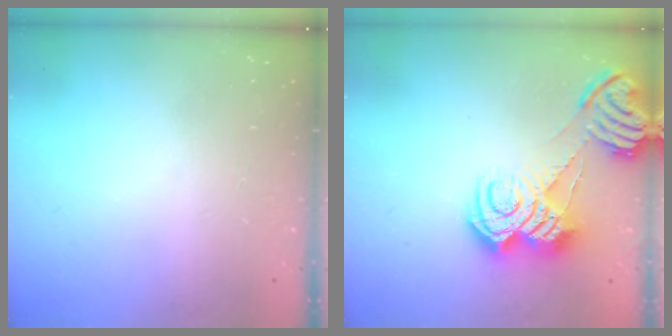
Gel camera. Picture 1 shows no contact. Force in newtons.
{"total": 16.2, "press": 16.1, "slide": 1.2}